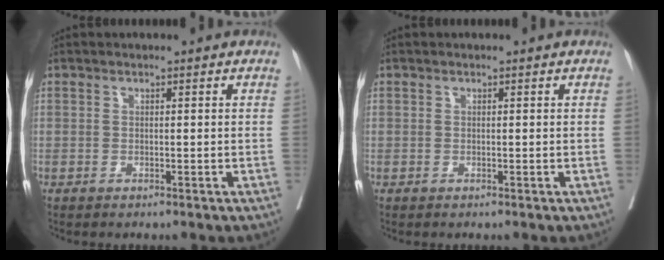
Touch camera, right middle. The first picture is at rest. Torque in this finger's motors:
{"motor_torque": [0.00, 0.00, 0.00, 0.00]}